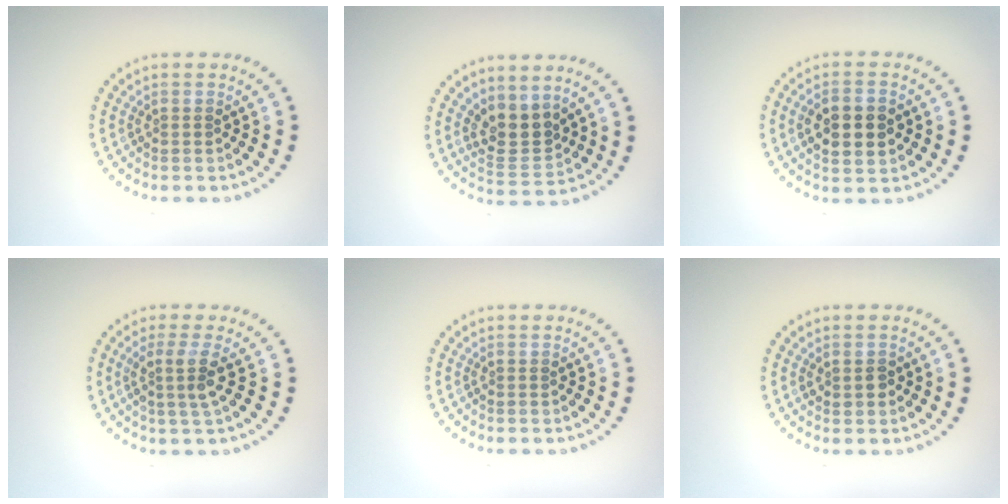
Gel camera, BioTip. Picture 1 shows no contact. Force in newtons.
{"total": 3.2, "press": 2.8, "slide": 1.6}
{"total": 3.9, "press": 3.9, "slide": 0.3}
{"total": 2.7, "press": 2.0, "slide": 1.8}
{"total": 0.0}
{"total": 1.3, "press": 1.2, "slide": 0.3}